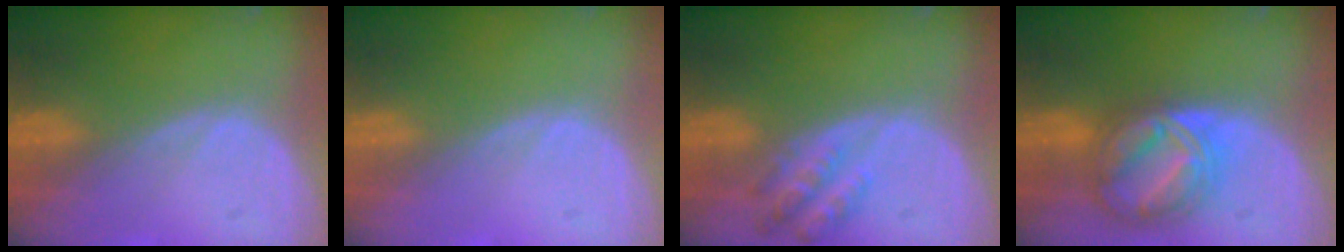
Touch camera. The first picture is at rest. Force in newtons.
{"total": 0.0}
{"total": 5.3, "press": 5.0, "slide": 1.9}
{"total": 8.2, "press": 8.2, "slide": 0.6}